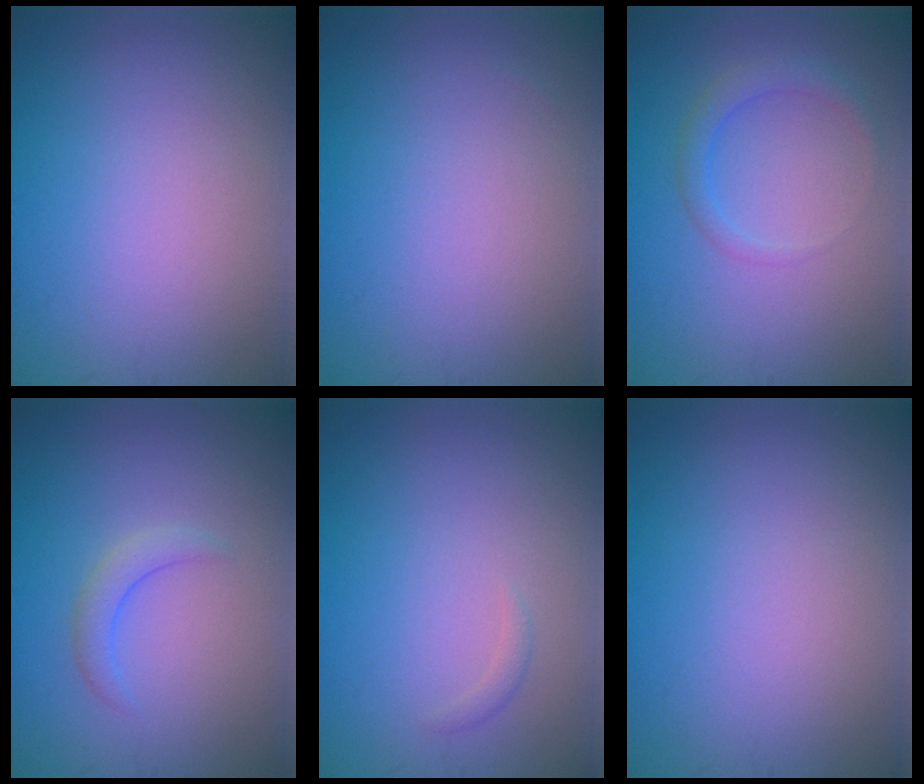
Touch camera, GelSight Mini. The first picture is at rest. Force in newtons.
{"total": 0.0}
{"total": 1.9, "press": 1.9, "slide": 0.1}
{"total": 1.7, "press": 1.7, "slide": 0.2}
{"total": 0.7, "press": 0.7, "slide": 0.0}
{"total": 0.0}